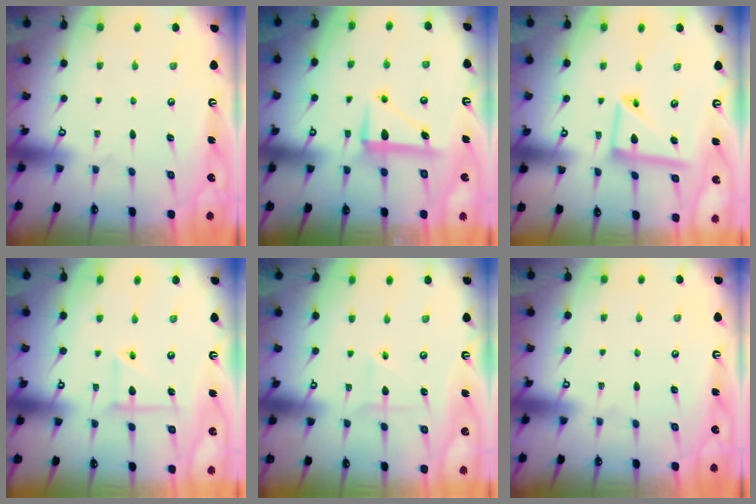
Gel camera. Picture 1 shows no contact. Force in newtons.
{"total": 8.5, "press": 8.4, "slide": 1.5}
{"total": 12.1, "press": 12.0, "slide": 1.3}
{"total": 5.7, "press": 5.5, "slide": 1.3}
{"total": 2.3, "press": 2.2, "slide": 0.9}
{"total": 0.0}